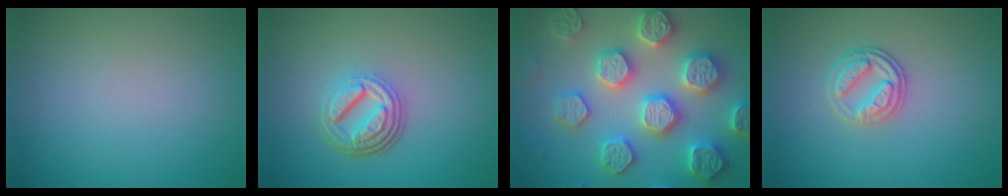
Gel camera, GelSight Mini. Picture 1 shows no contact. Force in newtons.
{"total": 4.9, "press": 3.5, "slide": 3.4}
{"total": 7.9, "press": 7.7, "slide": 1.7}
{"total": 2.6, "press": 2.5, "slide": 0.8}